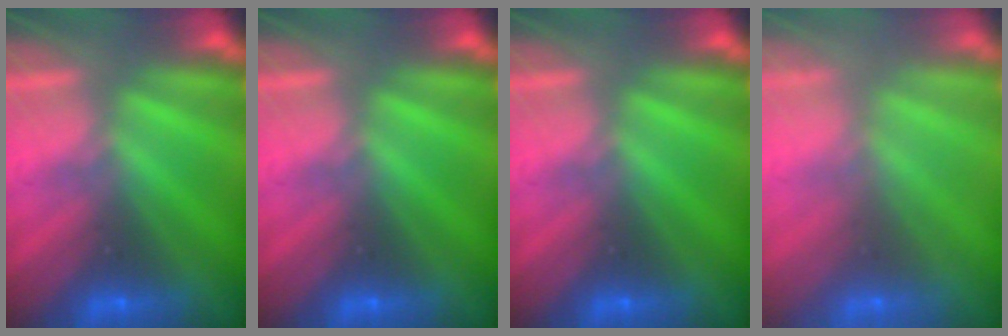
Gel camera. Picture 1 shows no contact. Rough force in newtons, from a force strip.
{"total": 0.0}
{"total": 0.0}
{"total": 8.5}